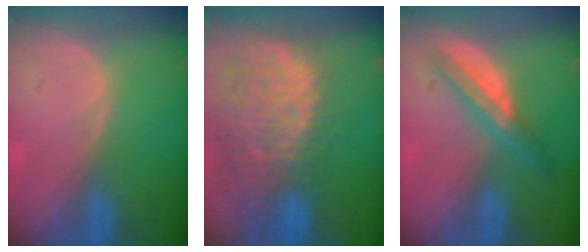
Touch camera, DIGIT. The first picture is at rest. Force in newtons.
{"total": 14.0, "press": 11.5, "slide": 8.0}
{"total": 5.7, "press": 5.3, "slide": 1.9}